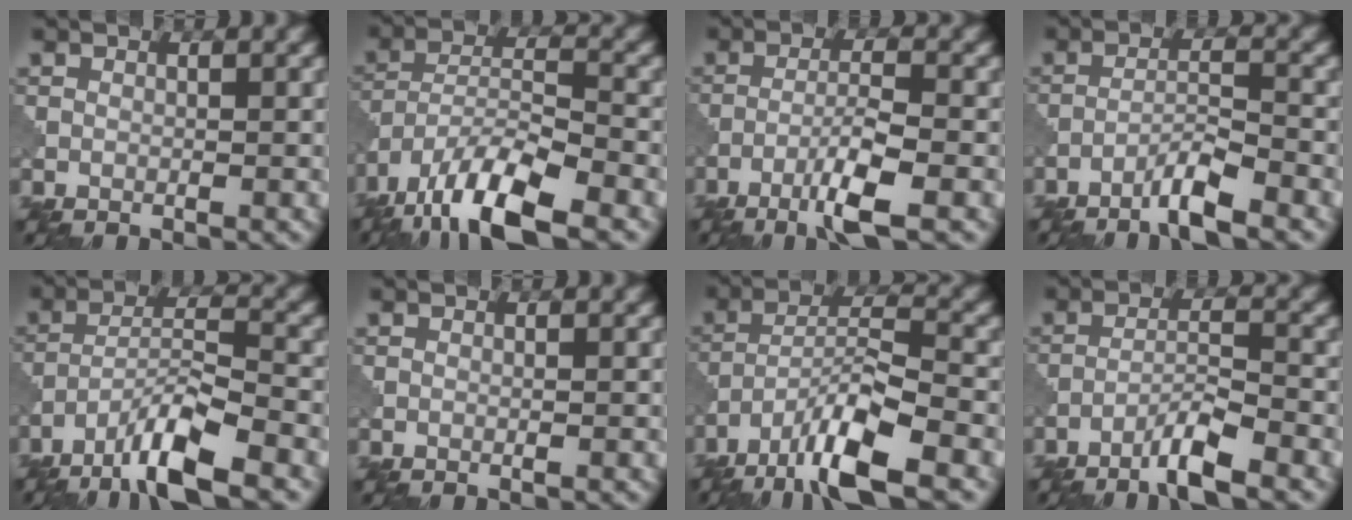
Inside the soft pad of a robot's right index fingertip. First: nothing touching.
{"total": 10.6, "force": [-7.5, 3.0, 6.9], "torque": [-0.119, 0.001, -0.146]}
{"total": 4.8, "force": [-2.6, 0.3, 4.0], "torque": [-0.074, 0.006, -0.058]}
{"total": 3.6, "force": [-2.7, 0.1, 2.4], "torque": [-0.042, 0.007, -0.059]}
{"total": 7.1, "force": [-4.9, 1.0, 5.1], "torque": [-0.089, 0.003, -0.095]}
{"total": 0.0}
{"total": 8.6, "force": [-5.6, 1.7, 6.3], "torque": [-0.112, 0.002, -0.110]}
{"total": 4.0, "force": [-2.9, 0.1, 2.8], "torque": [-0.049, 0.007, -0.063]}